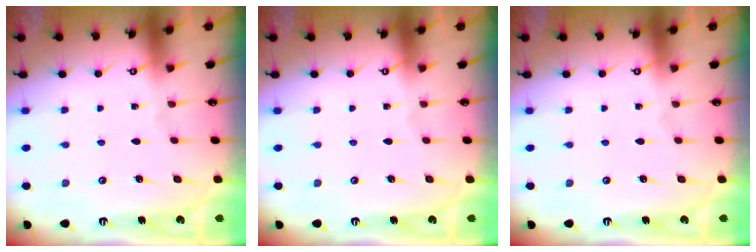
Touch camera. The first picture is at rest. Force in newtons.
{"total": 0.0}
{"total": 0.0}